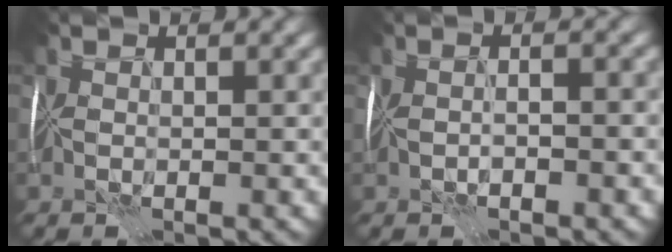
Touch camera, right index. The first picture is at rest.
{"total": 1.7, "force": [-1.1, 0.1, 1.3], "torque": [-0.014, 0.004, -0.016]}